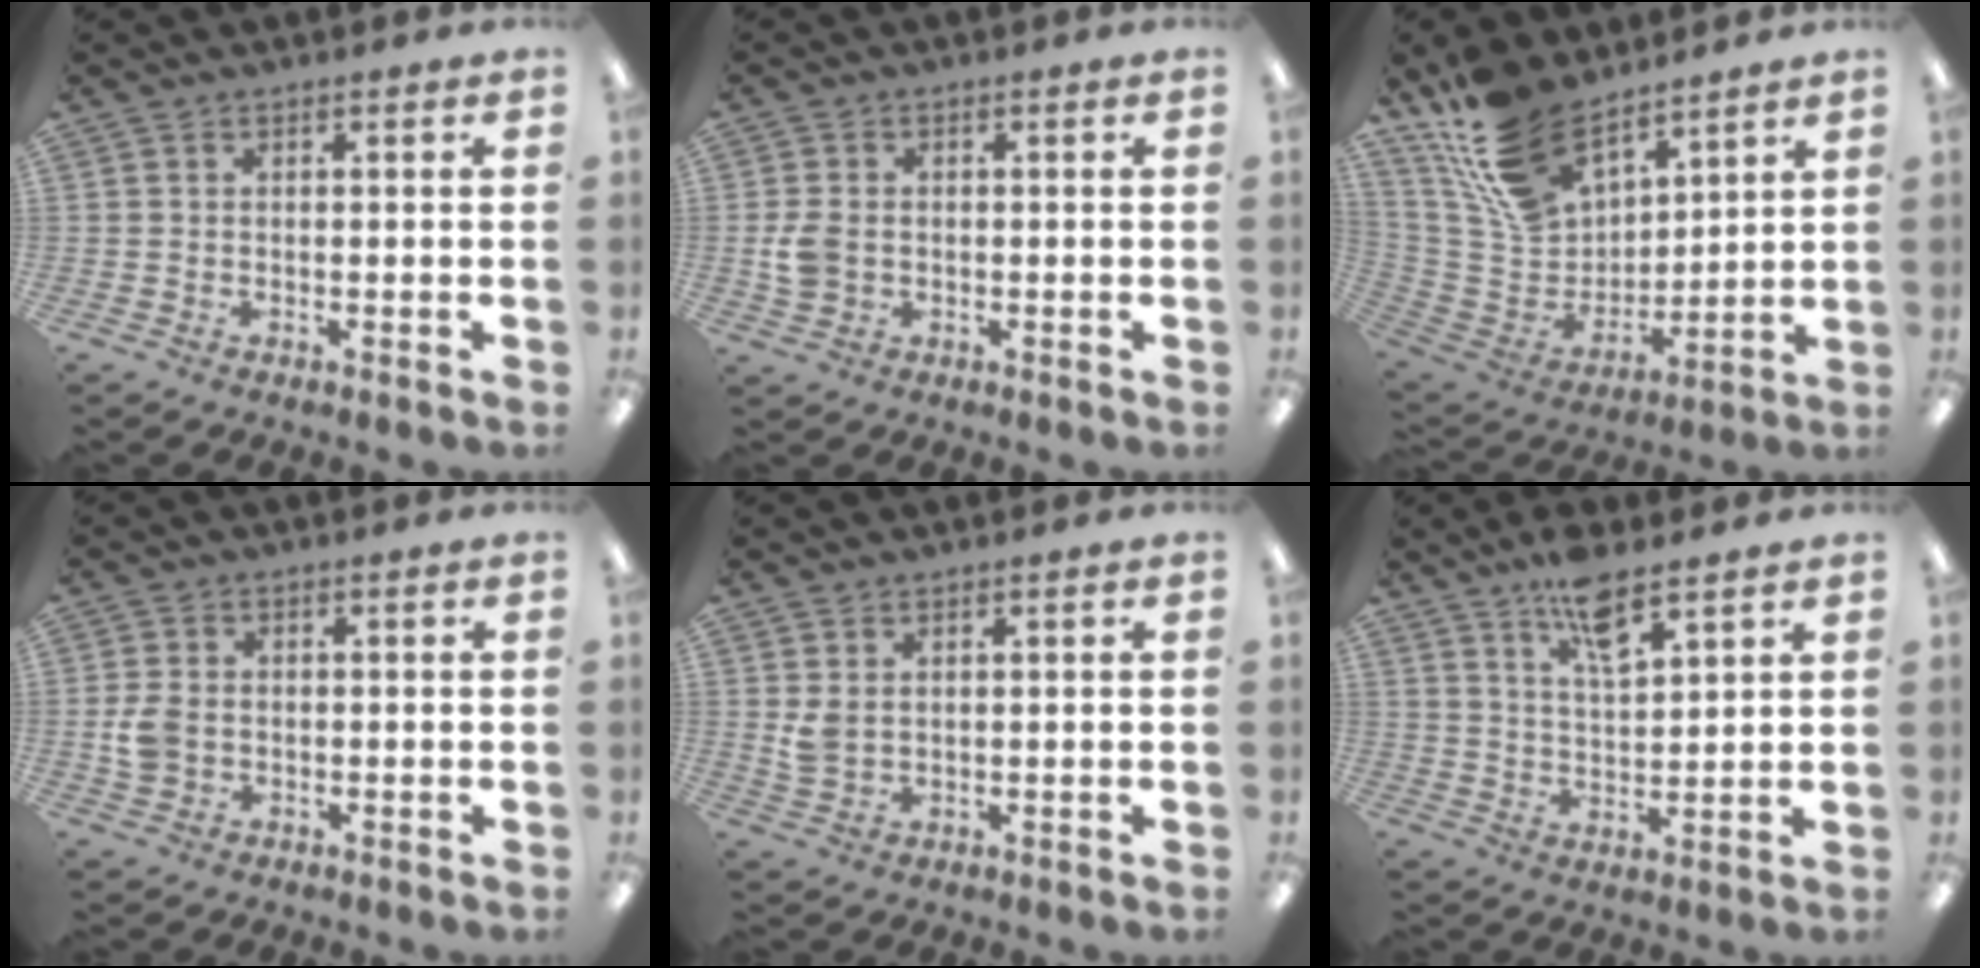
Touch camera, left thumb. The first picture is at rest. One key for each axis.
{"total": 4.8, "fx": -0.1, "fy": 3.7, "fz": 3.0, "tx": -0.066, "ty": 0.005, "tz": -0.003}
{"total": 17.6, "fx": 13.2, "fy": 9.0, "fz": 7.2, "tx": -0.162, "ty": -0.072, "tz": 0.253}
{"total": 4.8, "fx": -0.4, "fy": 3.7, "fz": 3.0, "tx": -0.065, "ty": 0.005, "tz": -0.006}
{"total": 3.4, "fx": 1.3, "fy": 2.2, "fz": 2.3, "tx": -0.045, "ty": -0.003, "tz": 0.021}
{"total": 8.2, "fx": 6.2, "fy": 2.4, "fz": 4.8, "tx": -0.086, "ty": -0.031, "tz": 0.107}